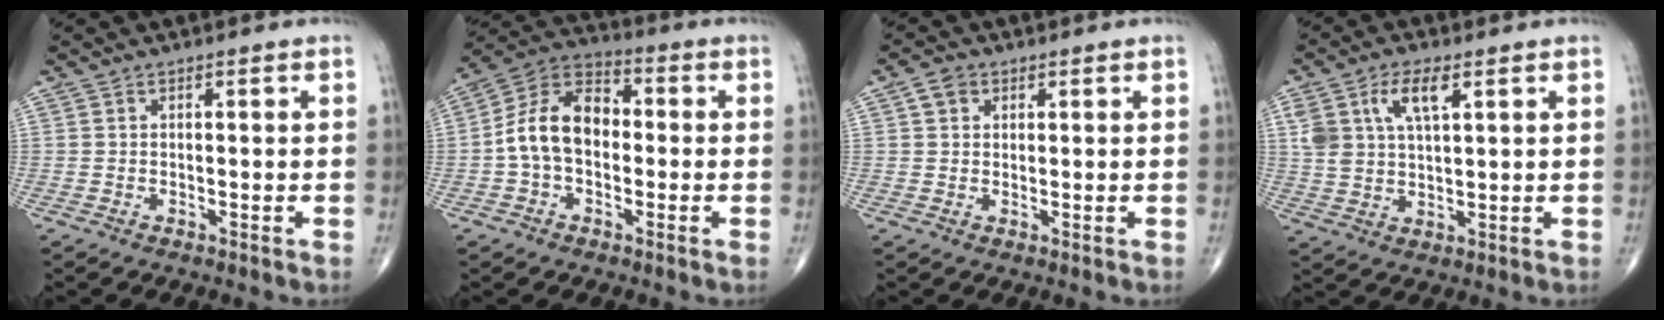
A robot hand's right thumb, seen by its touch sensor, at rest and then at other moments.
{"total": 12.0, "force": [-1.0, 8.0, 8.9], "torque": [-0.148, 0.039, -0.033]}
{"total": 2.9, "force": [1.1, 2.3, 1.4], "torque": [-0.013, 0.000, 0.018]}
{"total": 8.0, "force": [3.5, 3.8, 6.2], "torque": [-0.120, -0.001, 0.071]}